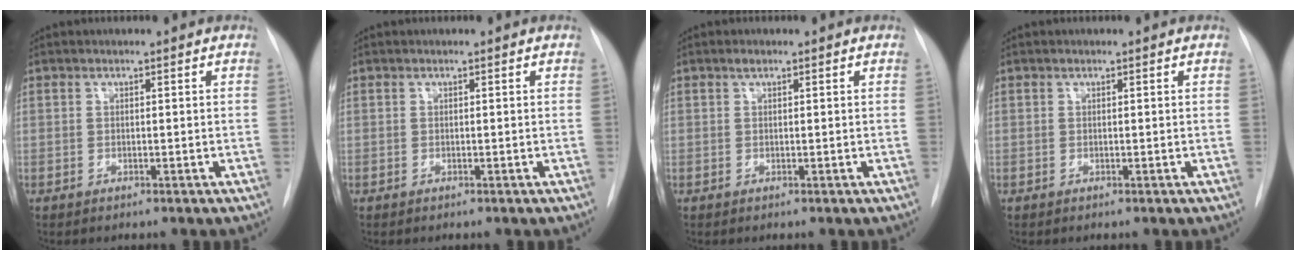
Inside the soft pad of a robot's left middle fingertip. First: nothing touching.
{"total": 0.0}
{"total": 0.6, "force": [0.4, 0.2, 0.4], "torque": [-0.007, 0.002, 0.007]}
{"total": 0.0}